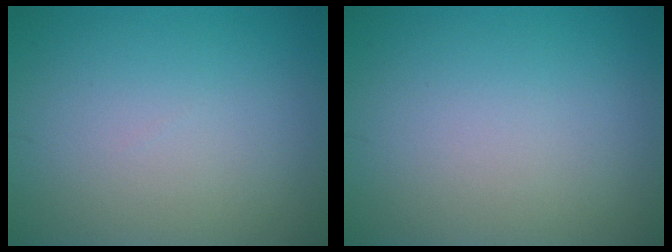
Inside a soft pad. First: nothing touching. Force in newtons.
{"total": 0.0}